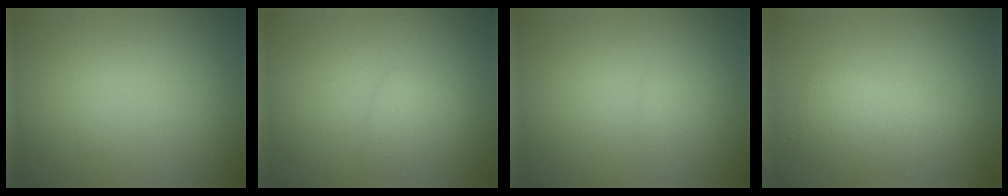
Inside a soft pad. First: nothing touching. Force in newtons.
{"total": 1.9, "press": 1.9, "slide": 0.0}
{"total": 0.7, "press": 0.7, "slide": 0.1}
{"total": 2.7, "press": 2.7, "slide": 0.0}